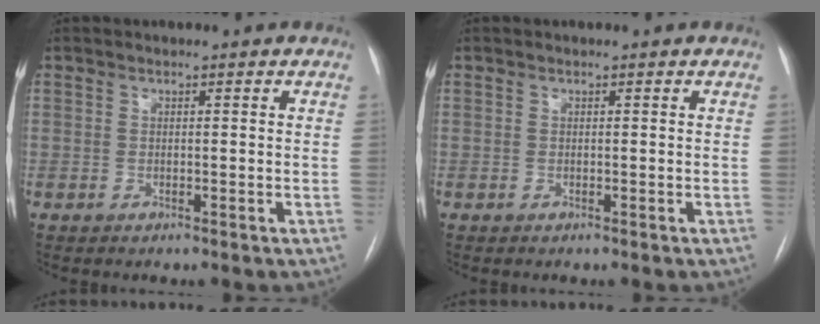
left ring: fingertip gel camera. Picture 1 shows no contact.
{"total": 0.0}